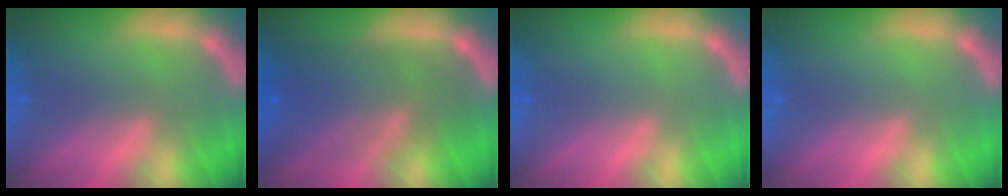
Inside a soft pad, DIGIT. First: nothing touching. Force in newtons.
{"total": 8.6}
{"total": 0.0}
{"total": 0.0}